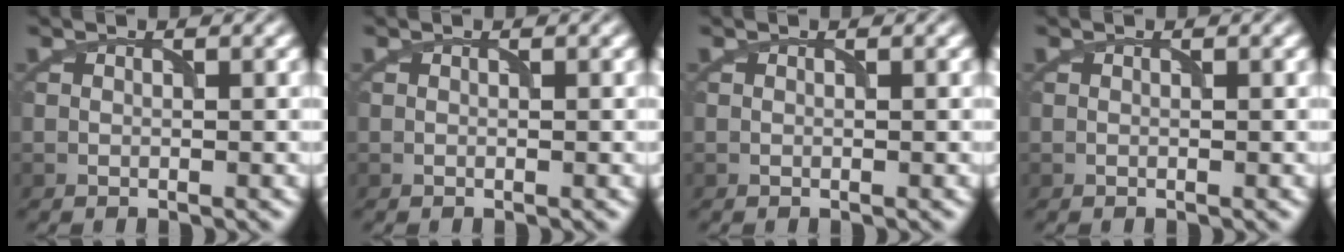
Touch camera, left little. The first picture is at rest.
{"total": 0.0}
{"total": 0.0}
{"total": 0.0}